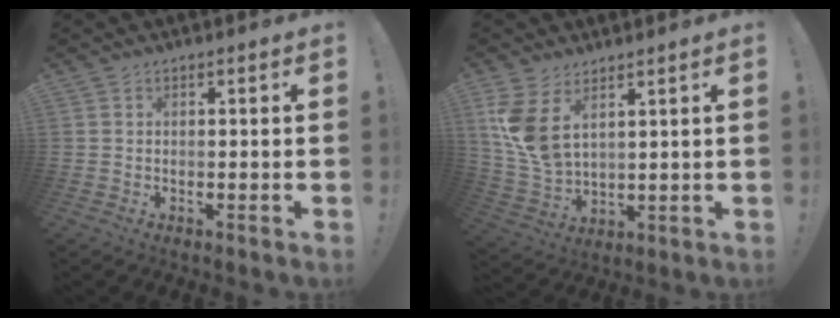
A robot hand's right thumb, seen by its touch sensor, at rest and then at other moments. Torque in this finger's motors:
{"motor_torque": [-0.41, 0.95, 0.59, -0.31, 0.11]}